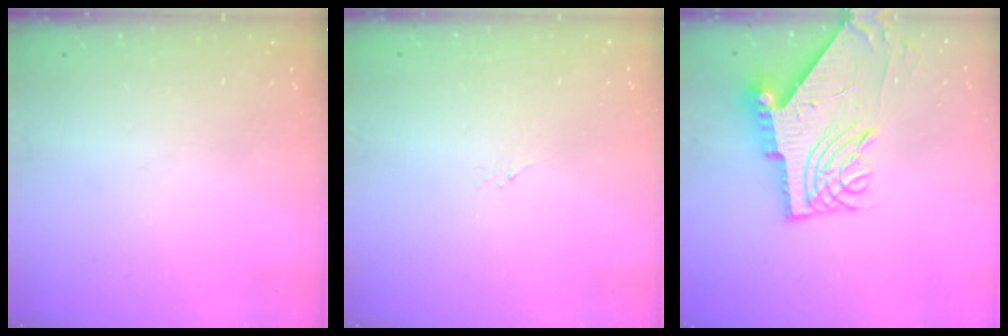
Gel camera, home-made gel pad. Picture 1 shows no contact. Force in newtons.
{"total": 3.0, "press": 3.0, "slide": 0.4}
{"total": 13.6, "press": 13.5, "slide": 1.3}